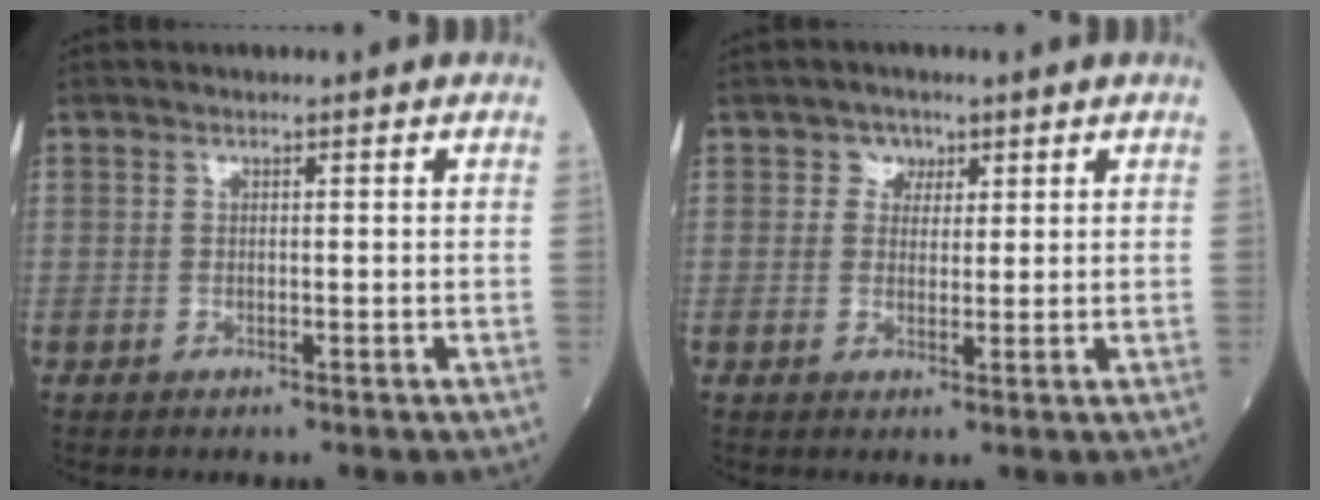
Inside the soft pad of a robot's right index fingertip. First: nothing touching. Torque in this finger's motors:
{"motor_torque": [-0.01, 0.20, -0.04, 0.01]}